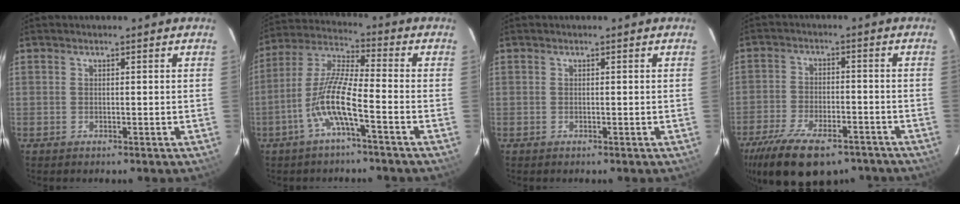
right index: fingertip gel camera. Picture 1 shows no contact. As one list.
[{"total": 9.8, "force": [-4.3, 0.8, 8.7], "torque": [-0.192, 0.005, -0.087]}, {"total": 0.0}, {"total": 18.5, "force": [-13.1, 7.9, 10.4], "torque": [-0.220, -0.028, -0.206]}]